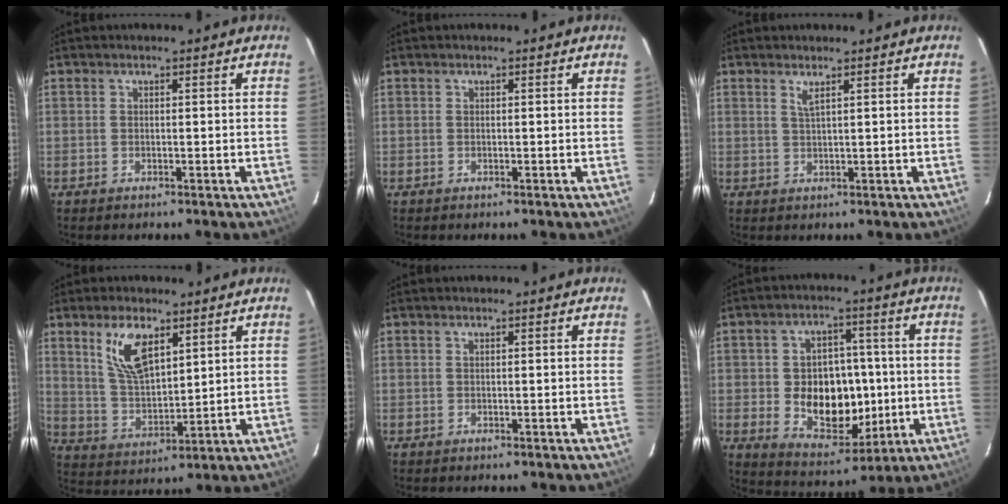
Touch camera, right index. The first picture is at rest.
{"total": 0.0}
{"total": 1.6, "force": [1.1, -0.1, 1.2], "torque": [-0.024, -0.002, 0.019]}
{"total": 9.9, "force": [5.2, 4.5, 7.1], "torque": [-0.136, 0.005, 0.112]}
{"total": 0.0}
{"total": 13.5, "force": [-1.5, 10.1, 8.8], "torque": [-0.171, 0.003, 0.000]}